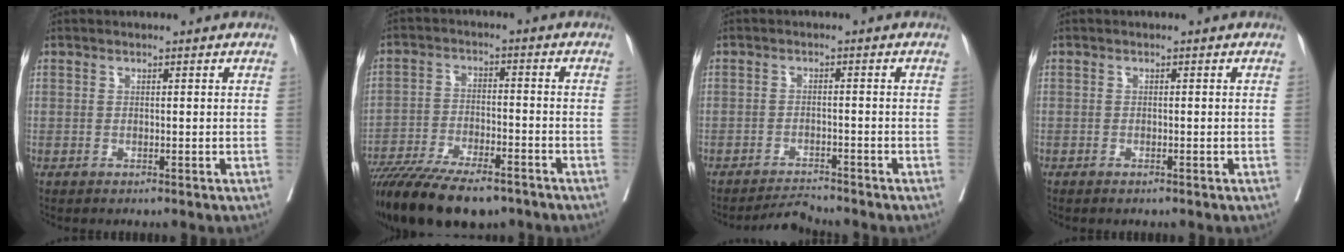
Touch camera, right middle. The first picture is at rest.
{"total": 18.2, "force": [-14.2, 5.1, 10.2], "torque": [-0.191, -0.028, -0.230]}
{"total": 2.8, "force": [-2.7, -0.7, -0.4], "torque": [0.006, -0.014, -0.044]}
{"total": 0.5, "force": [-0.4, -0.1, 0.3], "torque": [-0.011, -0.003, -0.007]}